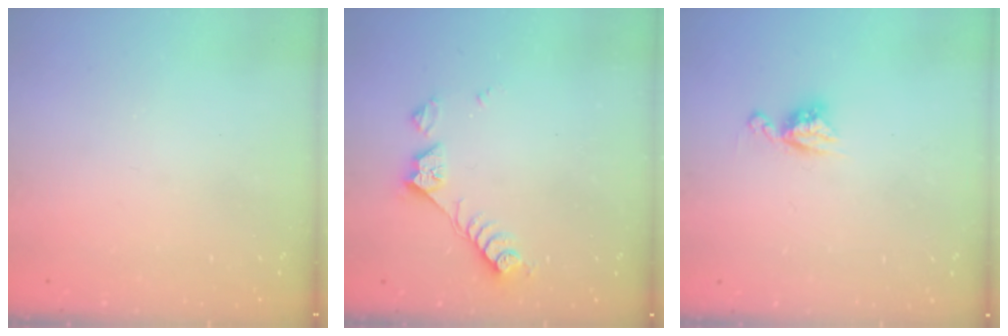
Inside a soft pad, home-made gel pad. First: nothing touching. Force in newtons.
{"total": 8.5, "press": 8.5, "slide": 0.5}
{"total": 7.7, "press": 7.7, "slide": 0.6}